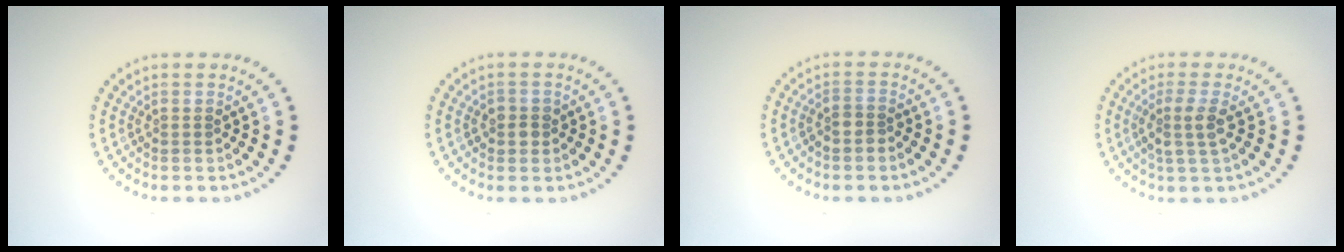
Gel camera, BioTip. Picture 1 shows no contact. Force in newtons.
{"total": 1.4, "press": 1.3, "slide": 0.5}
{"total": 1.5, "press": 1.4, "slide": 0.7}
{"total": 2.2, "press": 1.9, "slide": 1.1}